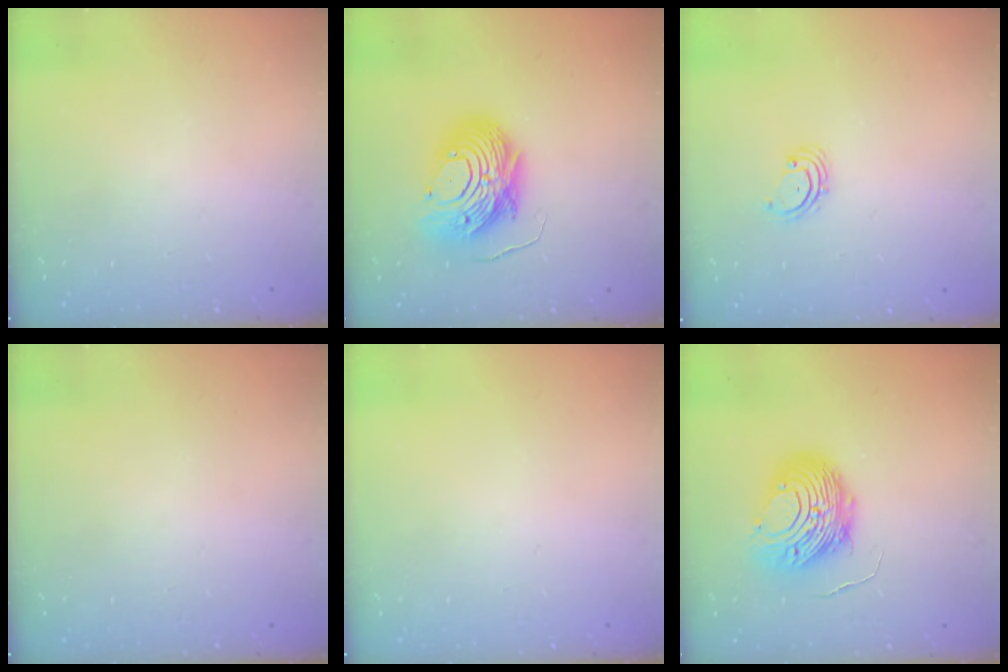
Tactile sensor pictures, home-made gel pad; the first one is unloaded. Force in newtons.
{"total": 12.9, "press": 12.8, "slide": 1.1}
{"total": 2.3, "press": 2.3, "slide": 0.5}
{"total": 0.0}
{"total": 0.0}
{"total": 10.7, "press": 10.6, "slide": 1.1}